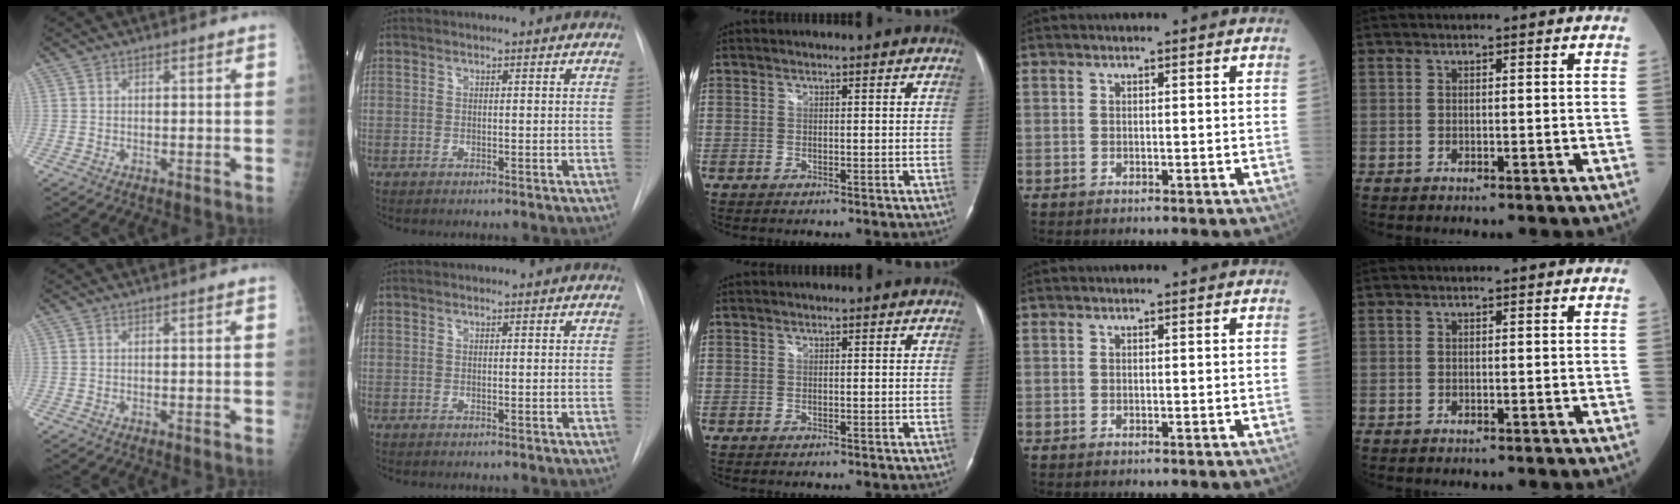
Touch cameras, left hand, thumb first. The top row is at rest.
{}